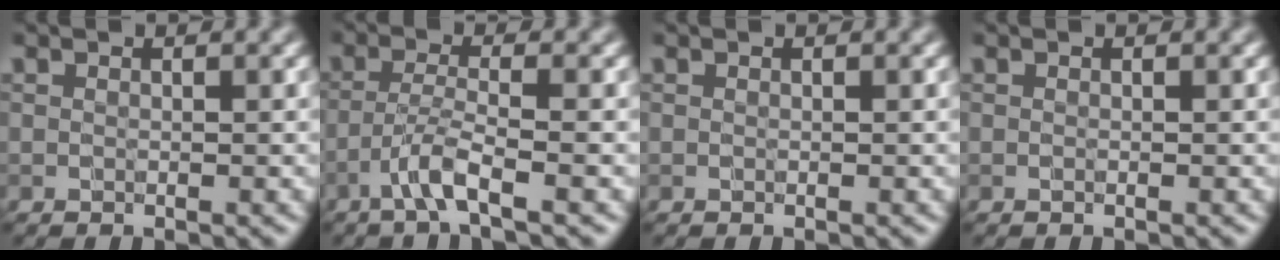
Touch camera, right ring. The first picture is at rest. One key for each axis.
{"total": 2.8, "fx": -1.7, "fy": -0.1, "fz": 2.1, "tx": -0.040, "ty": 0.008, "tz": -0.045}
{"total": 0.0}
{"total": 0.0}